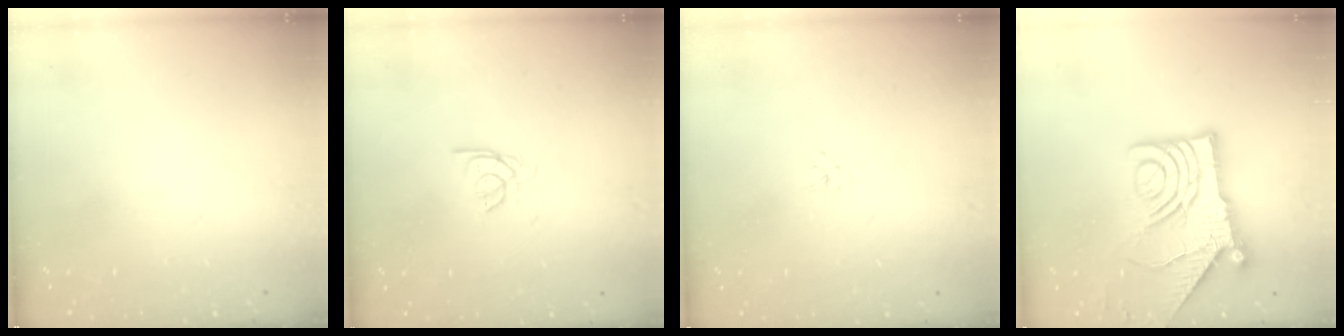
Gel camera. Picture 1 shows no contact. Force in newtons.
{"total": 2.0, "press": 1.9, "slide": 0.4}
{"total": 1.9, "press": 1.9, "slide": 0.3}
{"total": 15.5, "press": 15.4, "slide": 1.7}